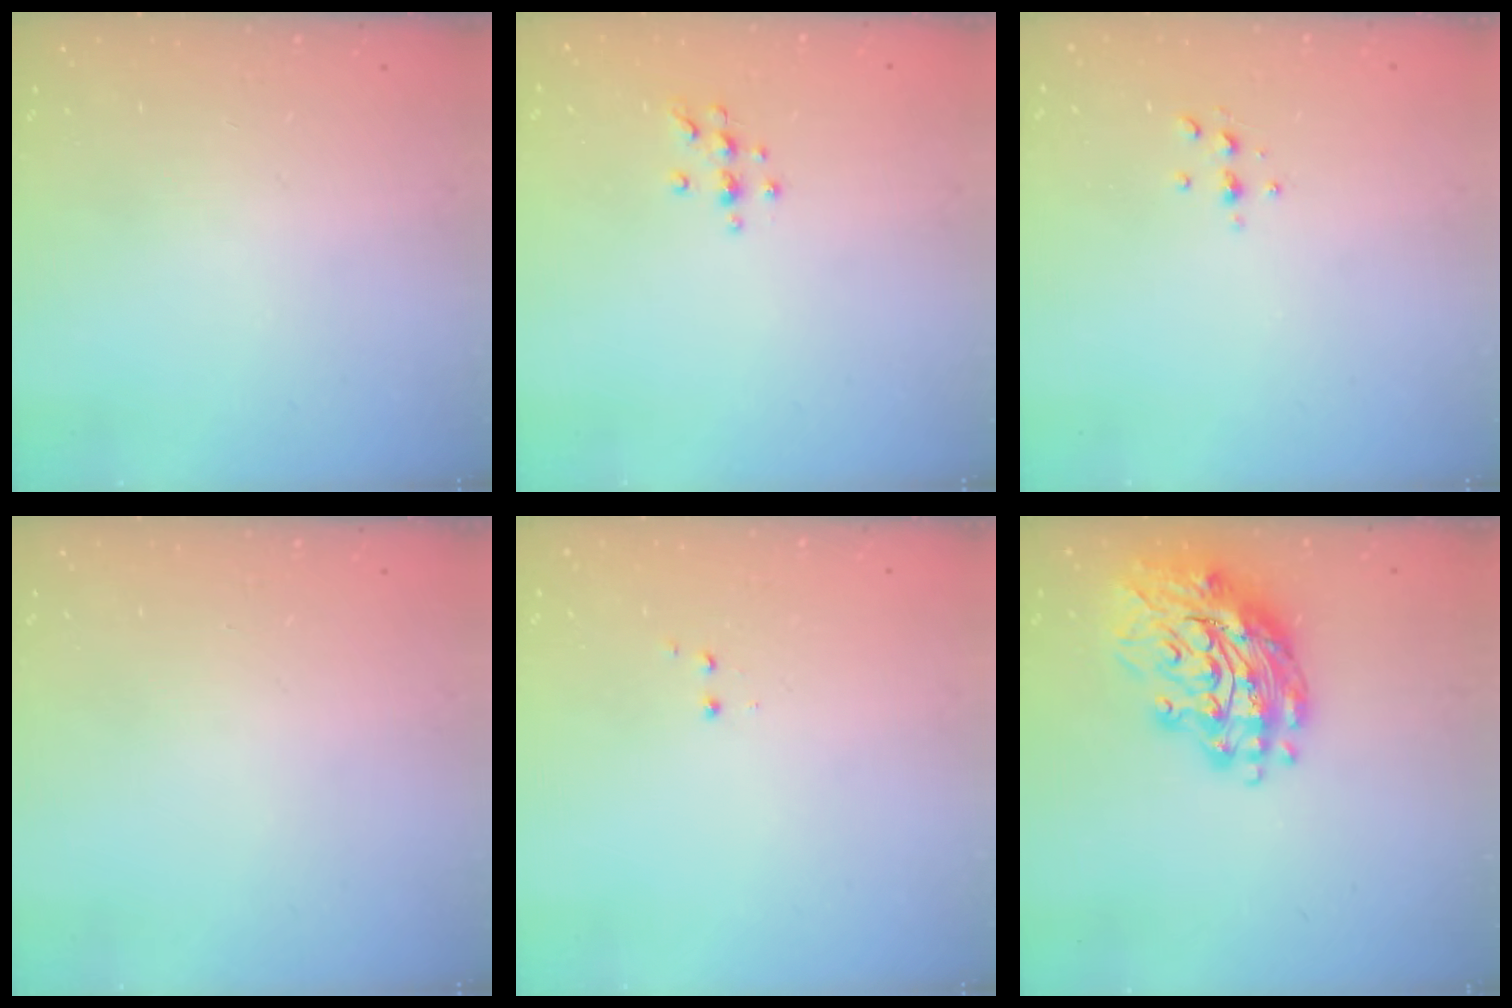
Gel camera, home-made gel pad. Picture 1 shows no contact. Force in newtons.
{"total": 6.3, "press": 6.2, "slide": 0.7}
{"total": 3.3, "press": 3.2, "slide": 0.4}
{"total": 0.0}
{"total": 1.2, "press": 1.1, "slide": 0.5}
{"total": 16.6, "press": 16.5, "slide": 1.7}